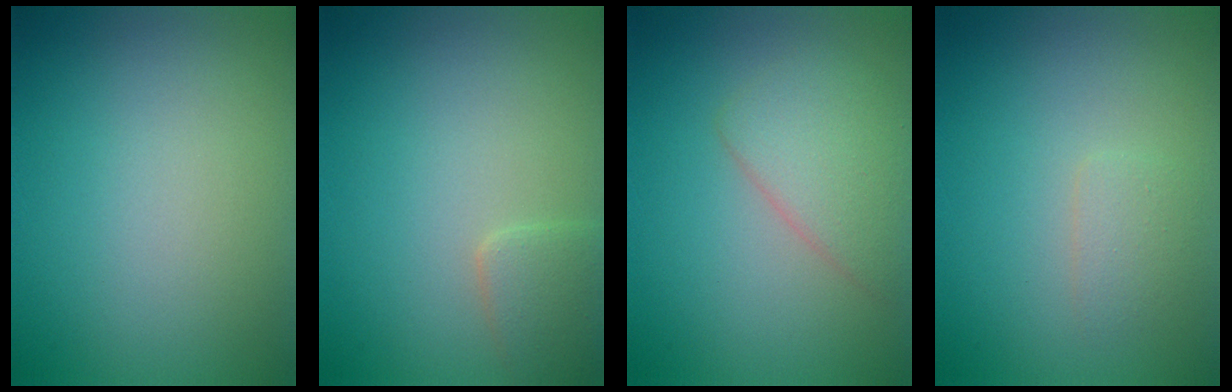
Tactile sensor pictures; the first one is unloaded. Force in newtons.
{"total": 2.1, "press": 2.0, "slide": 0.2}
{"total": 3.1, "press": 3.1, "slide": 0.3}
{"total": 1.3, "press": 1.3, "slide": 0.0}